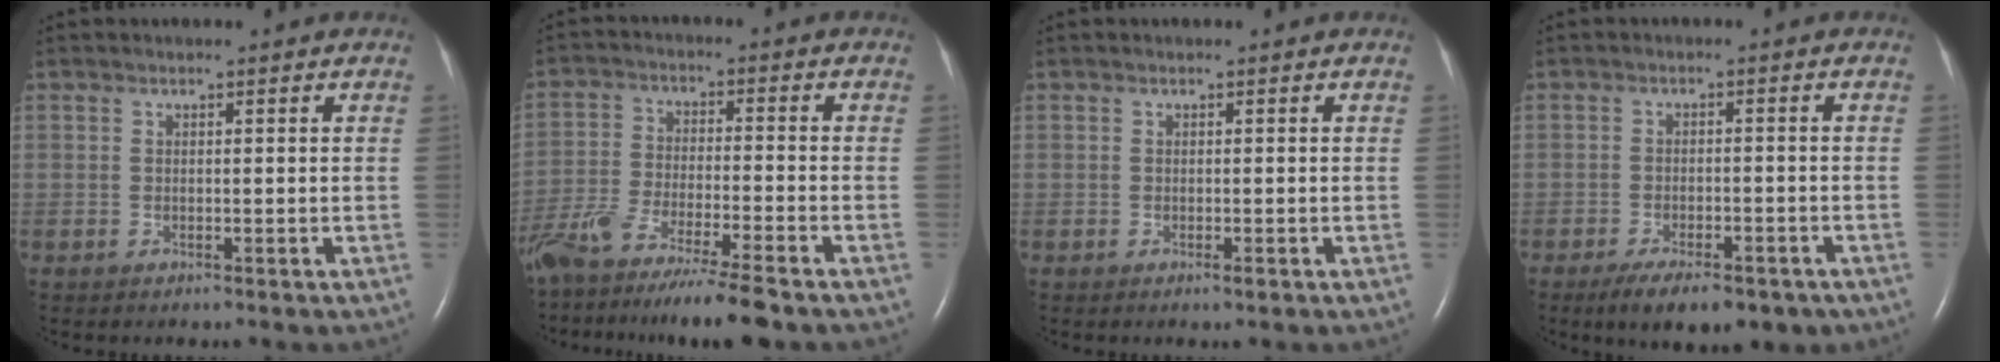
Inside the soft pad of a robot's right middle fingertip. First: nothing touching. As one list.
[{"total": 14.6, "force": [-11.9, 0.2, 8.4], "torque": [-0.160, -0.046, -0.203]}, {"total": 0.6, "force": [-0.3, 0.1, 0.5], "torque": [-0.009, -0.001, -0.005]}, {"total": 10.1, "force": [-7.2, 3.9, 5.9], "torque": [-0.073, -0.003, -0.103]}]